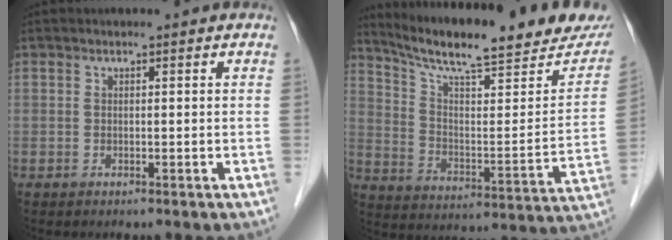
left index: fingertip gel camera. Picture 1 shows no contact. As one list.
[{"total": 24.2, "force": [20.4, 3.6, 12.4], "torque": [-0.196, -0.029, 0.288]}]